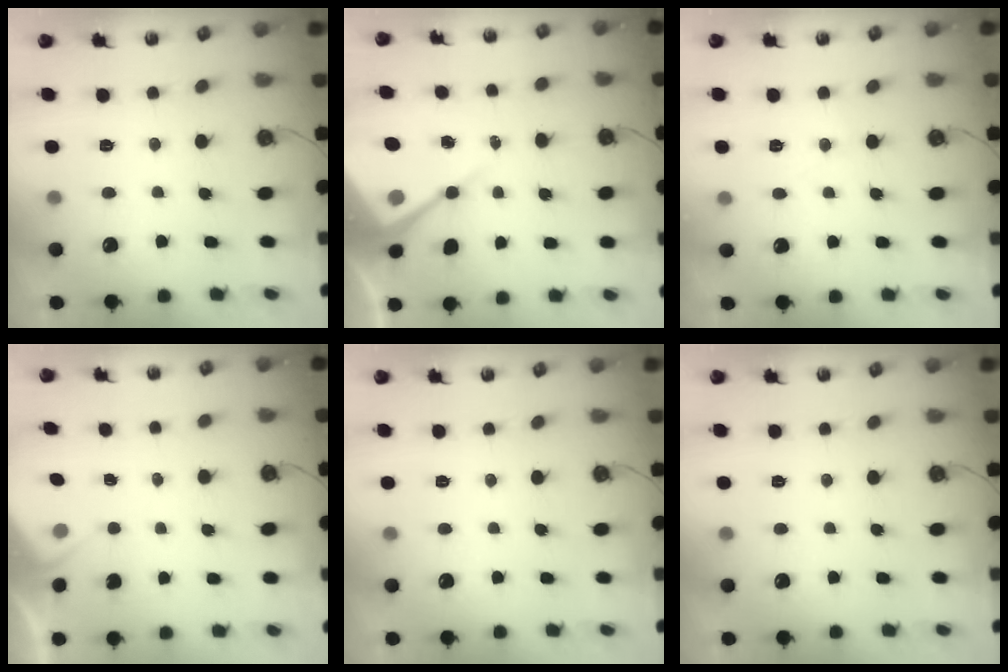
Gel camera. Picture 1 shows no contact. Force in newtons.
{"total": 10.4, "press": 10.4, "slide": 0.8}
{"total": 5.5, "press": 5.4, "slide": 0.8}
{"total": 2.6, "press": 2.6, "slide": 0.4}
{"total": 0.0}
{"total": 0.0}